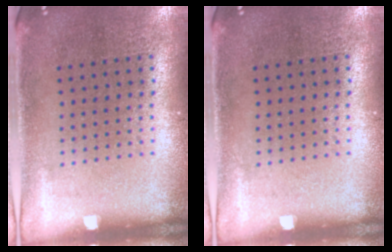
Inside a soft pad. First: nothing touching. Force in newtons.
{"total": 0.0}